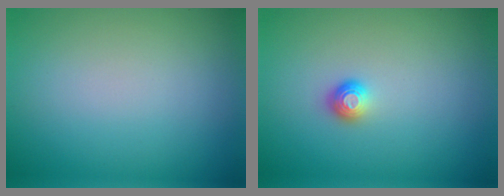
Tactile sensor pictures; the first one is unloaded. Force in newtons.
{"total": 1.0, "press": 0.9, "slide": 0.4}